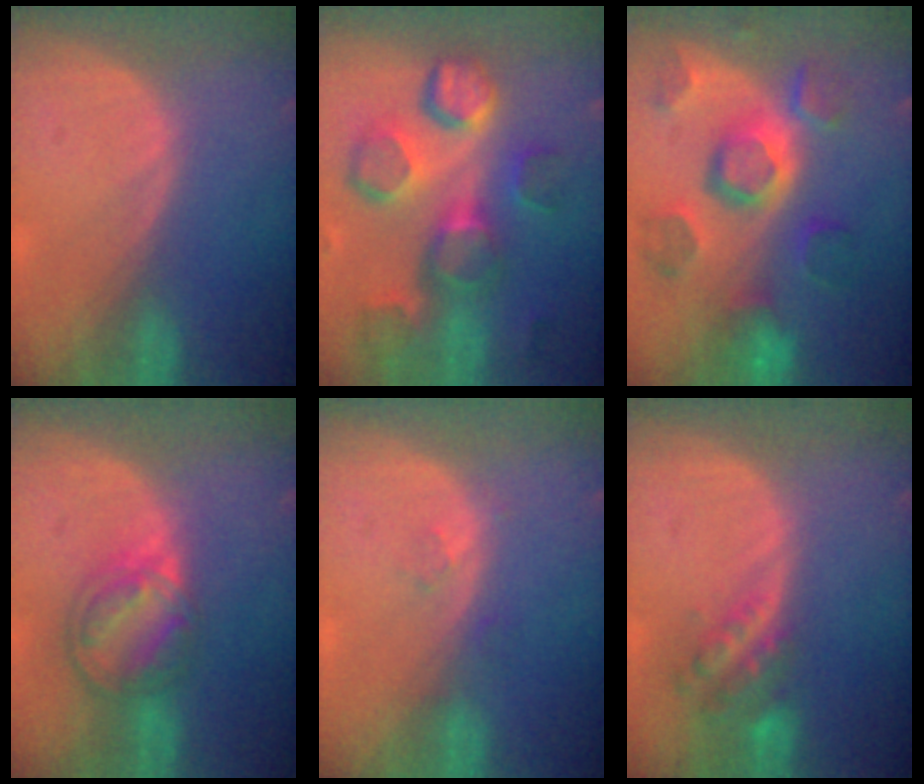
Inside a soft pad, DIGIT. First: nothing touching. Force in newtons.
{"total": 11.4, "press": 10.8, "slide": 3.6}
{"total": 11.2, "press": 9.9, "slide": 5.3}
{"total": 7.7, "press": 6.8, "slide": 3.6}
{"total": 1.4, "press": 1.4, "slide": 0.1}
{"total": 5.8, "press": 5.0, "slide": 2.8}